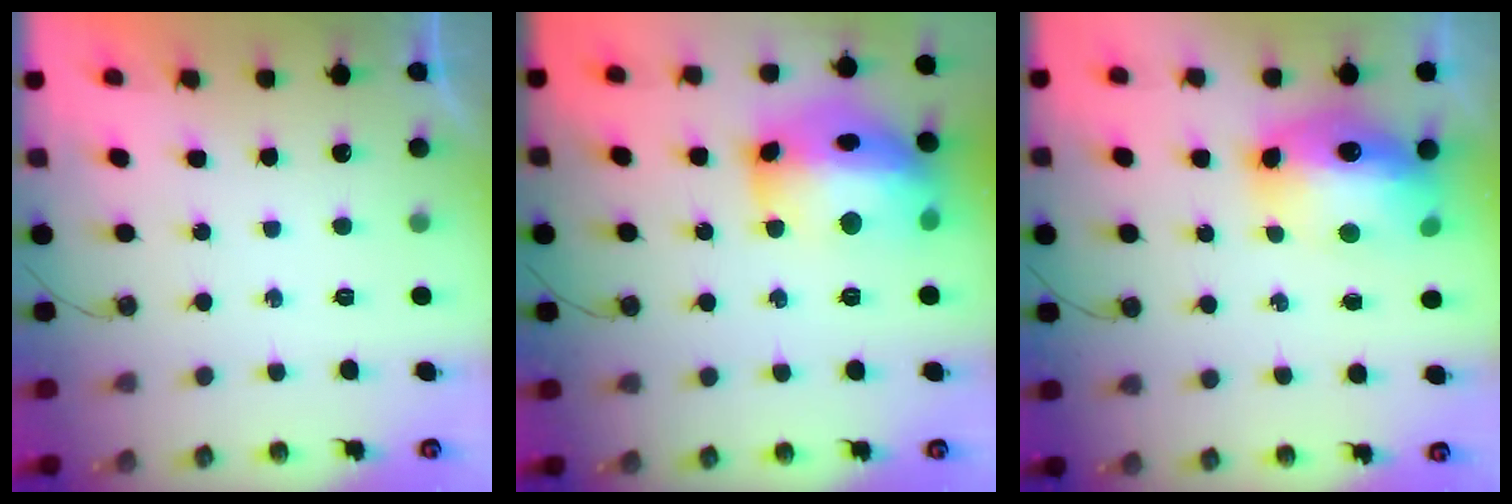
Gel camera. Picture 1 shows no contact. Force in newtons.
{"total": 21.9, "press": 21.8, "slide": 2.0}
{"total": 16.7, "press": 16.6, "slide": 1.8}